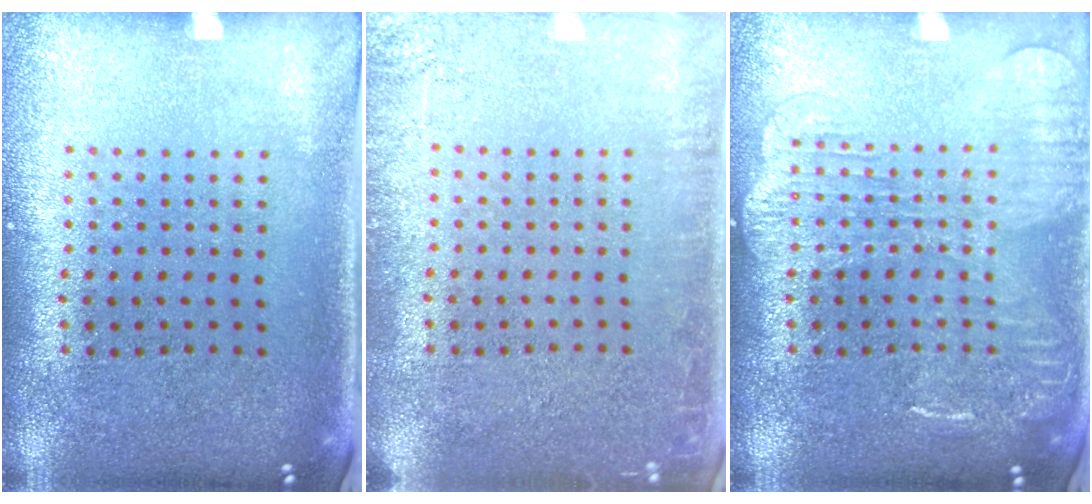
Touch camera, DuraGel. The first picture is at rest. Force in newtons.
{"total": 2.6, "press": 2.5, "slide": 0.5}
{"total": 3.0, "press": 3.0, "slide": 0.4}